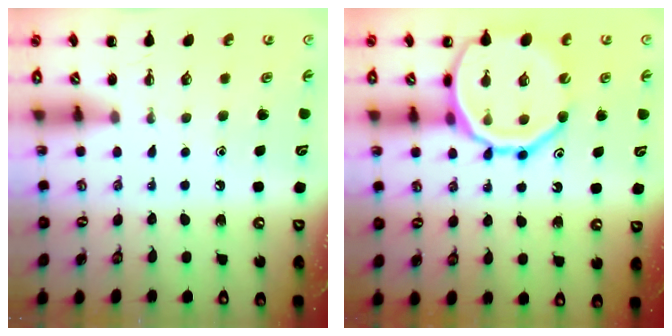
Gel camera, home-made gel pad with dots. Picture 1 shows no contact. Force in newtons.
{"total": 18.7, "press": 18.6, "slide": 2.3}